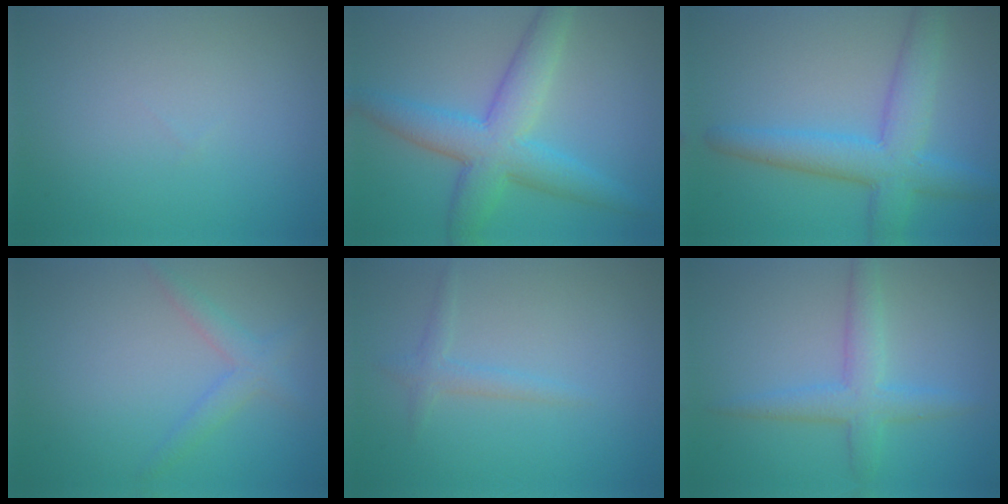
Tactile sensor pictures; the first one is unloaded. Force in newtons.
{"total": 6.5, "press": 6.5, "slide": 0.1}
{"total": 5.9, "press": 5.9, "slide": 0.2}
{"total": 2.1, "press": 2.1, "slide": 0.1}
{"total": 1.5, "press": 1.5, "slide": 0.1}
{"total": 3.4, "press": 3.4, "slide": 0.0}